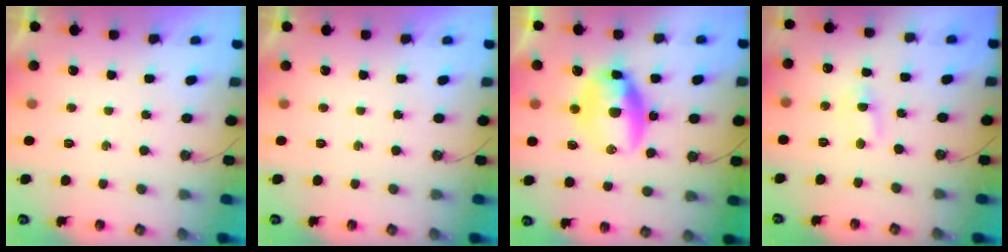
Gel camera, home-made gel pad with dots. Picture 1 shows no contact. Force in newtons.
{"total": 0.0}
{"total": 20.3, "press": 15.2, "slide": 13.4}
{"total": 2.5, "press": 2.5, "slide": 0.3}